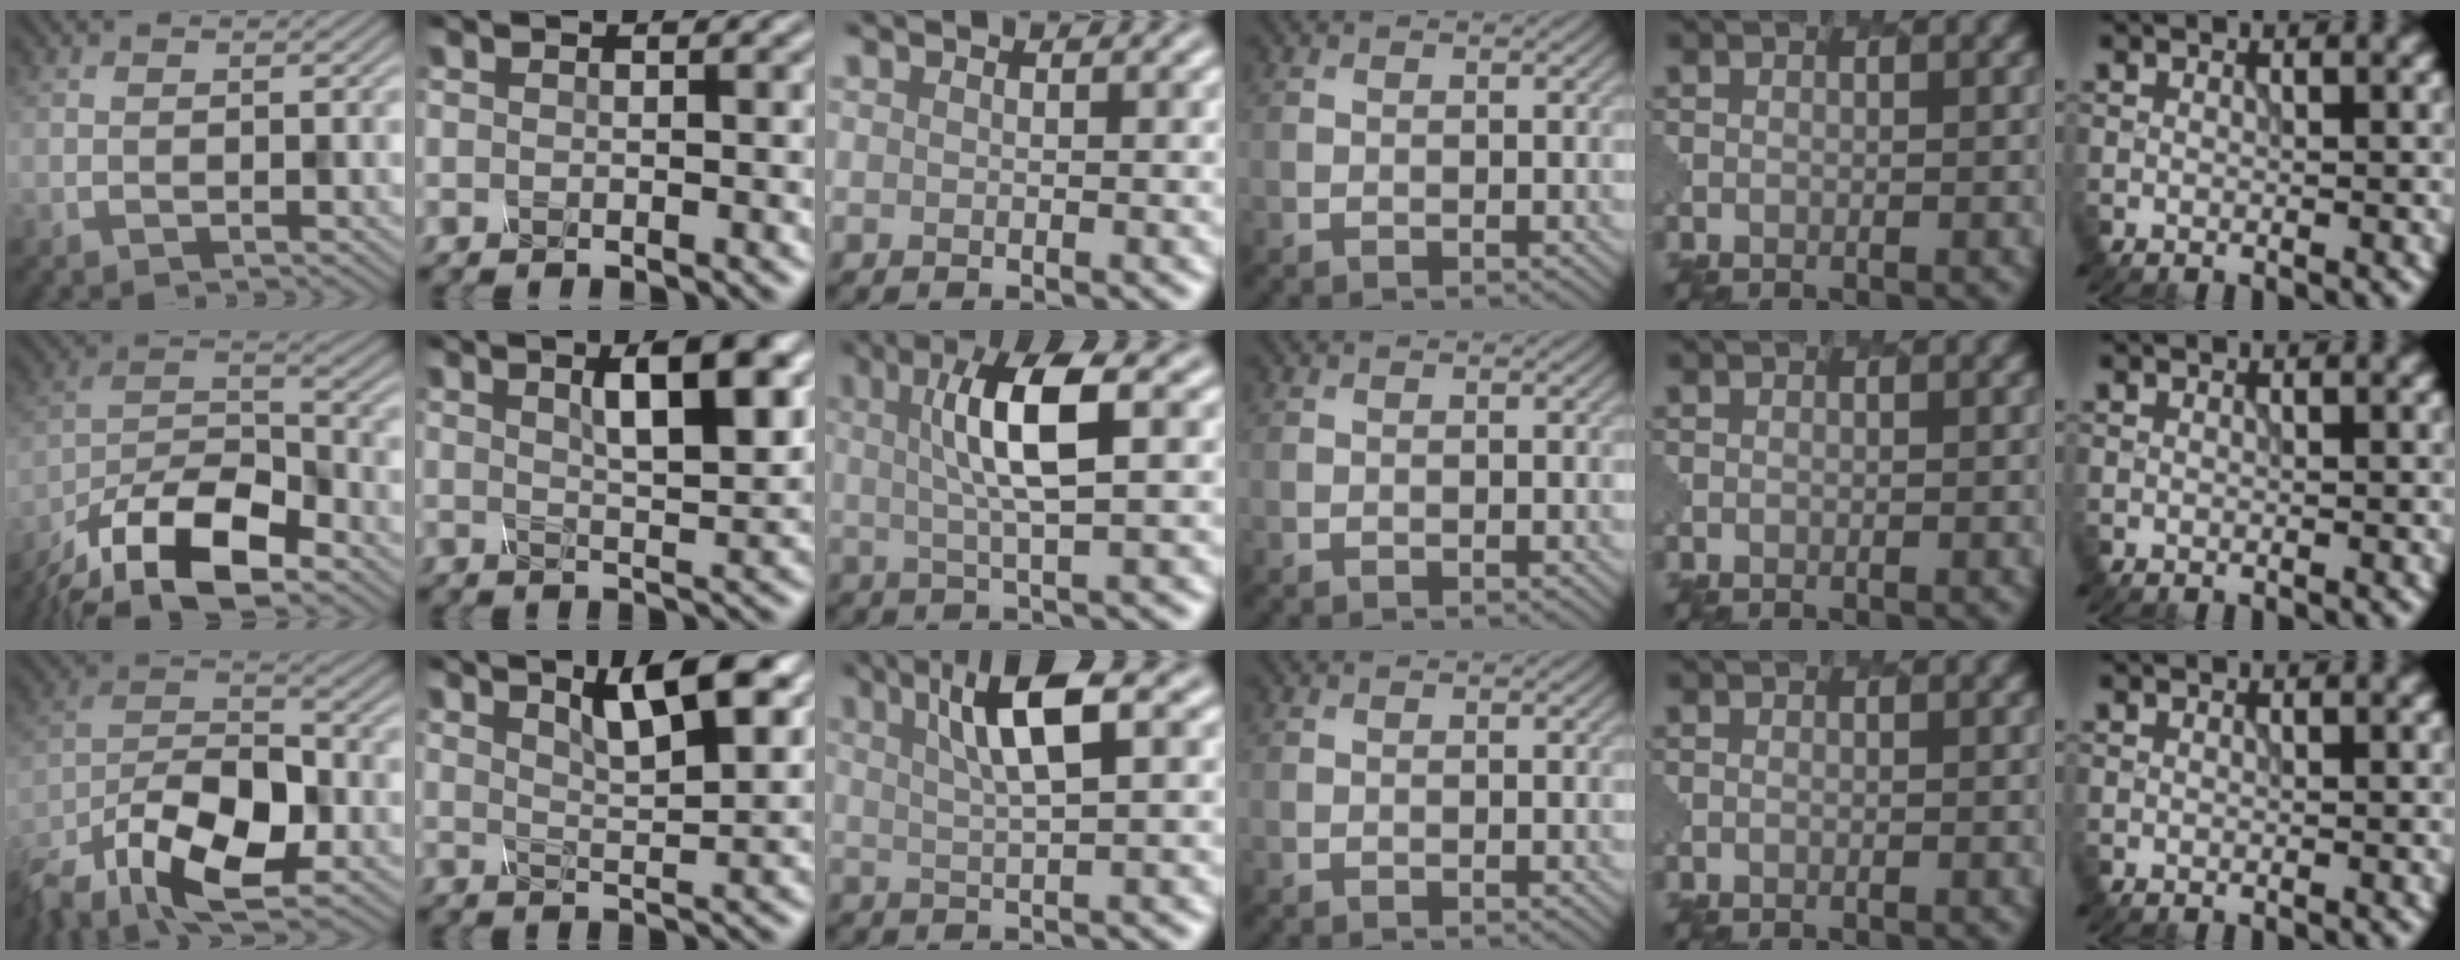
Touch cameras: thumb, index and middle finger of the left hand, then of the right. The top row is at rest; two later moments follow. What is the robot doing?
{"motion": "twist", "object": "rubiks cube"}